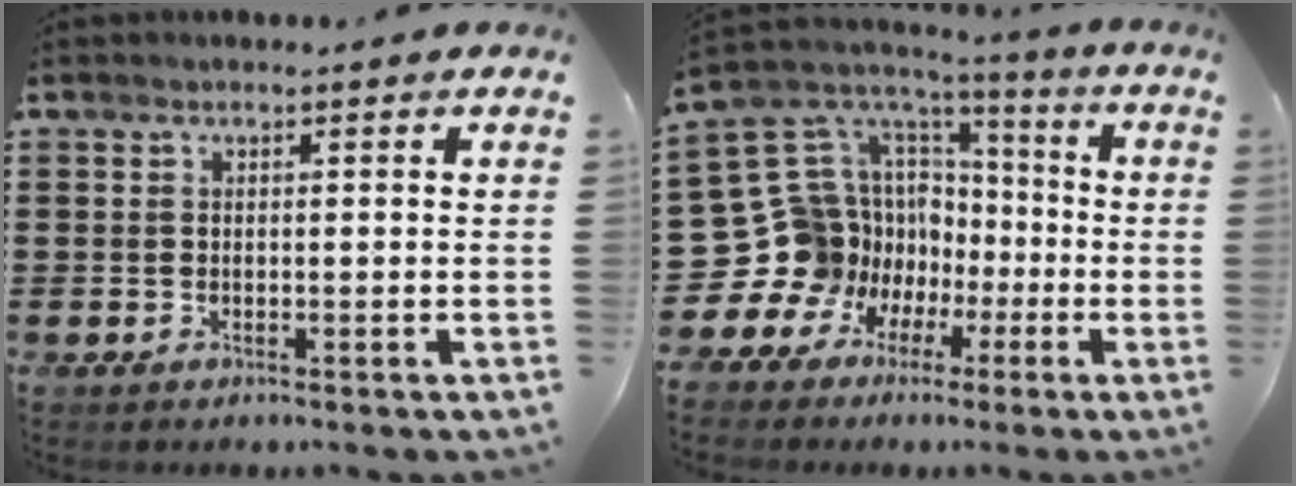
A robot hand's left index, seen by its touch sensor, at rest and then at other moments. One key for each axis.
{"total": 14.5, "fx": -3.4, "fy": 13.7, "fz": 3.5, "tx": -0.151, "ty": -0.033, "tz": -0.024}